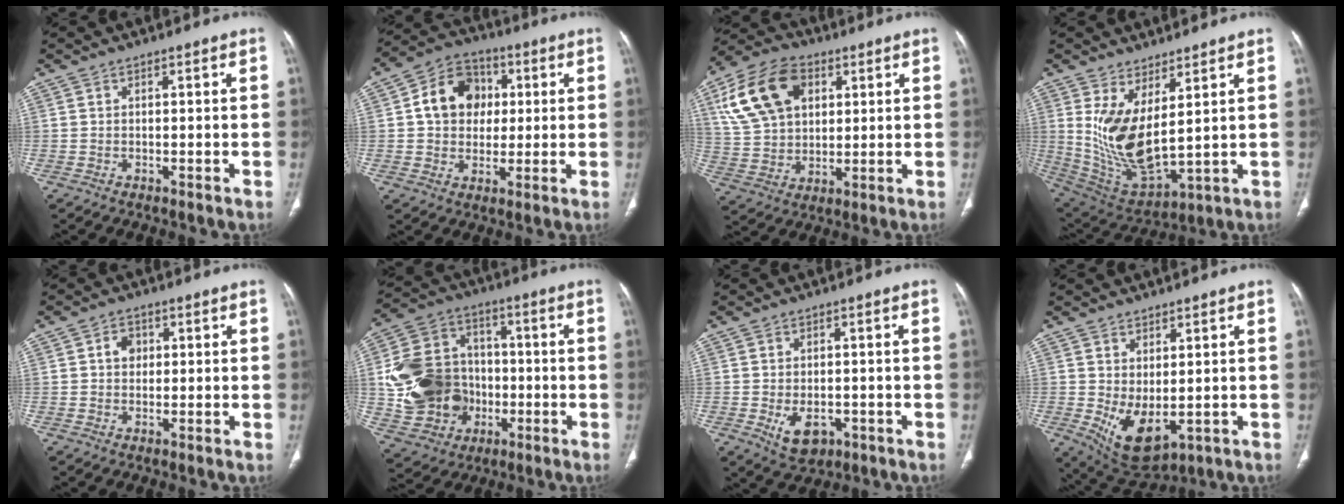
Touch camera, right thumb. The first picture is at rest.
{"total": 11.7, "force": [1.9, 9.6, 6.4], "torque": [-0.072, 0.013, 0.024]}
{"total": 17.0, "force": [6.2, 11.5, 10.8], "torque": [-0.193, 0.002, 0.117]}
{"total": 13.5, "force": [3.9, 5.7, 11.6], "torque": [-0.227, -0.037, 0.102]}
{"total": 3.0, "force": [0.6, 2.5, 1.6], "torque": [-0.010, 0.004, 0.007]}
{"total": 19.8, "force": [-2.3, 16.5, 10.8], "torque": [-0.182, 0.028, -0.026]}
{"total": 5.9, "force": [-2.0, 3.8, 4.1], "torque": [-0.057, 0.002, -0.017]}
{"total": 8.7, "force": [-0.8, 4.7, 7.3], "torque": [-0.118, -0.013, 0.014]}